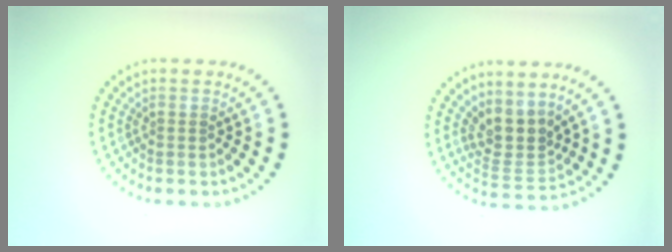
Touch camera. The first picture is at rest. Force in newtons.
{"total": 3.2, "press": 2.5, "slide": 2.0}